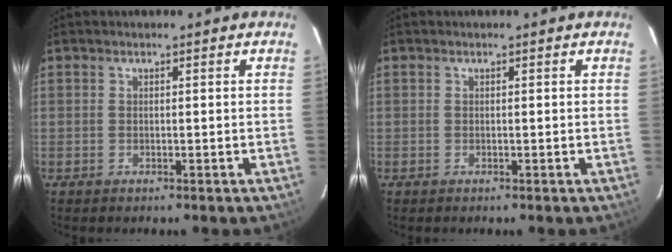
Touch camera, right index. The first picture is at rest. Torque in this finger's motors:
{"motor_torque": [0.00, 0.00, 0.00, 0.00]}